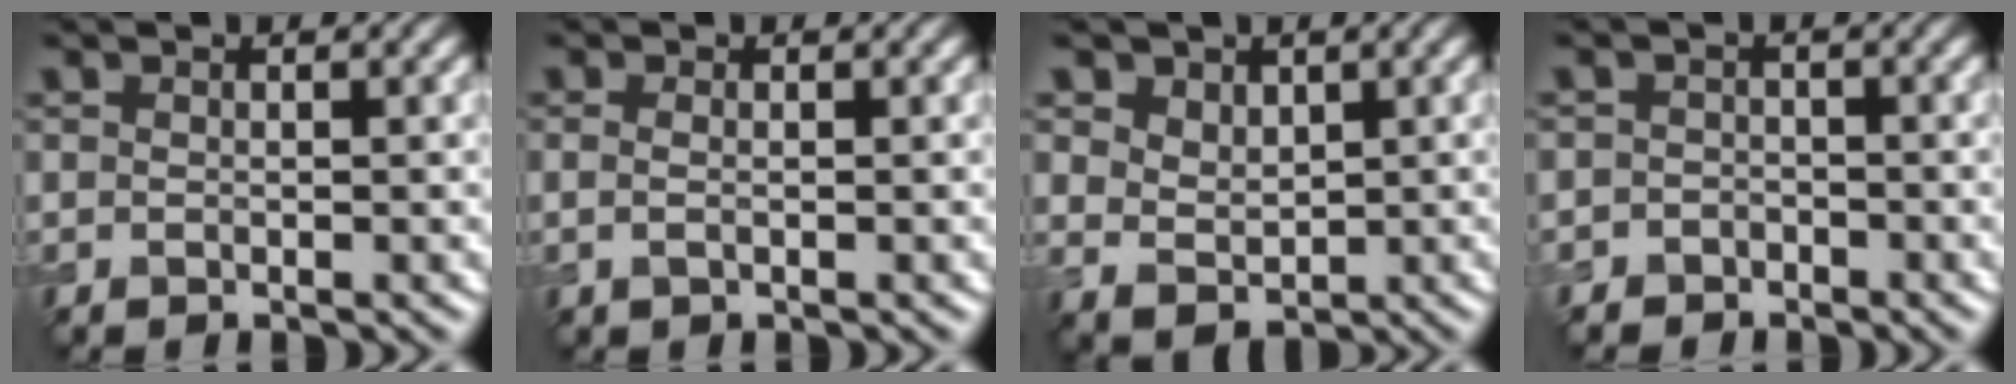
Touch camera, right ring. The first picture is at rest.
{"total": 1.0, "force": [-0.1, 0.4, 0.9], "torque": [-0.020, -0.005, -0.003]}
{"total": 3.7, "force": [1.9, 2.6, 1.8], "torque": [-0.052, 0.000, 0.037]}
{"total": 1.8, "force": [-1.1, 1.4, -0.1], "torque": [0.032, 0.010, -0.028]}